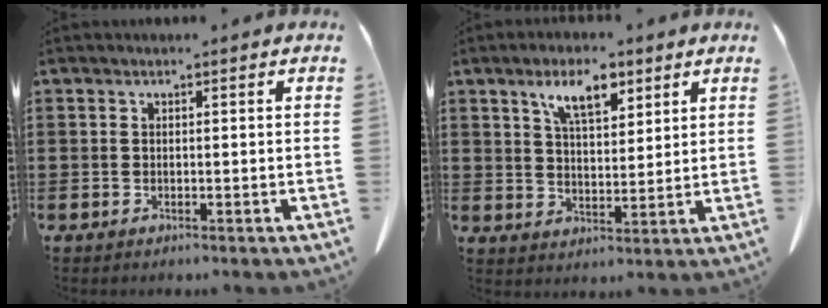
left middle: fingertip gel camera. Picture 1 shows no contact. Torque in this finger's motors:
{"motor_torque": [1.21, 0.93, 0.17, 0.09]}